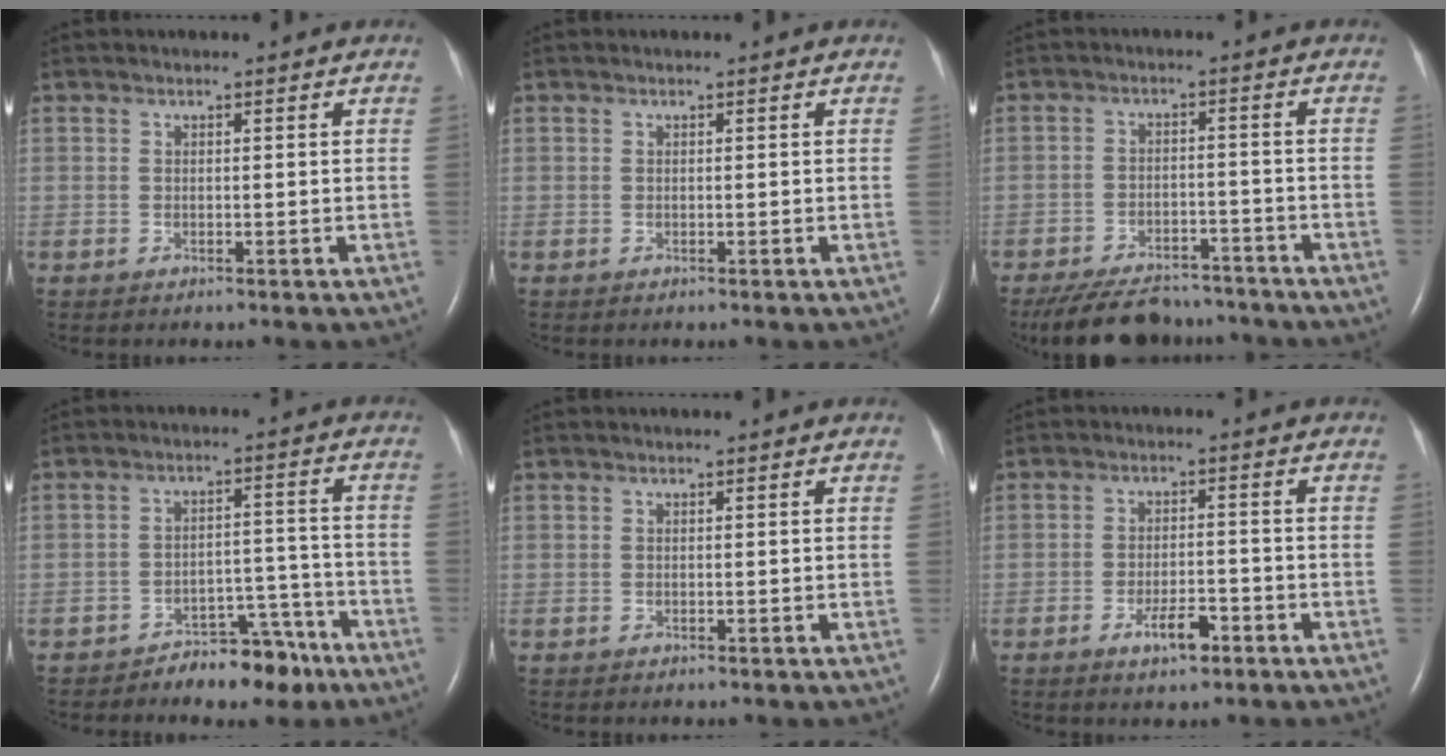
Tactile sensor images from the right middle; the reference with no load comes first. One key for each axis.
{"total": 0.0}
{"total": 13.1, "fx": -11.5, "fy": 4.5, "fz": 4.3, "tx": -0.080, "ty": -0.001, "tz": -0.164}
{"total": 6.8, "fx": -5.4, "fy": 3.0, "fz": 2.7, "tx": -0.027, "ty": 0.030, "tz": -0.080}
{"total": 0.0}
{"total": 4.5, "fx": -2.6, "fy": 1.3, "fz": 3.3, "tx": -0.061, "ty": 0.001, "tz": -0.042}